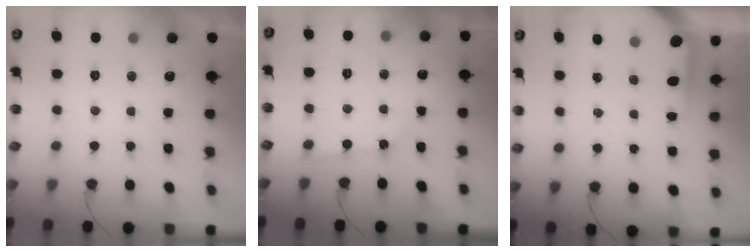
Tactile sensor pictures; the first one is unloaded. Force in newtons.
{"total": 2.2, "press": 2.2, "slide": 0.4}
{"total": 6.5, "press": 6.5, "slide": 0.2}